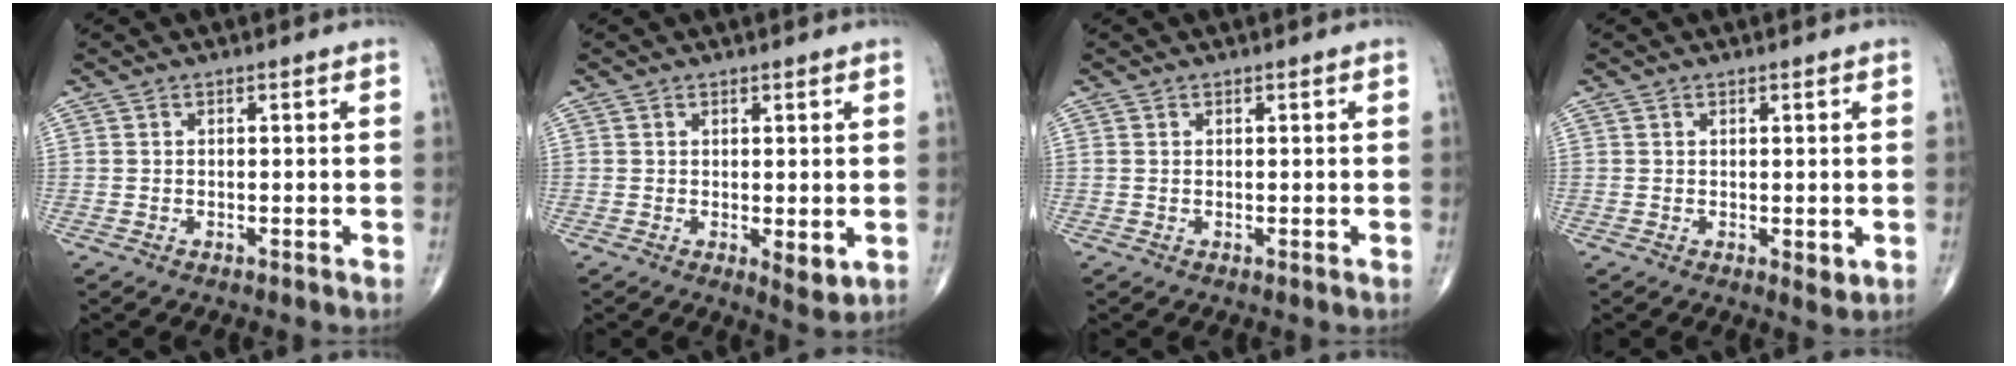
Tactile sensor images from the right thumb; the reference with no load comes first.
{"total": 3.4, "force": [-0.1, 1.4, 3.1], "torque": [-0.041, -0.013, 0.002]}
{"total": 0.0}
{"total": 1.9, "force": [0.1, 0.9, 1.6], "torque": [-0.021, -0.008, 0.004]}